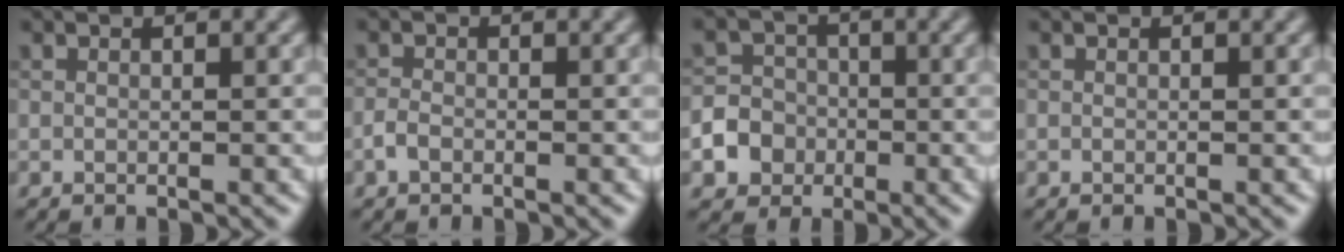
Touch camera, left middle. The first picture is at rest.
{"total": 1.2, "force": [-0.7, 0.7, 0.7], "torque": [-0.013, 0.001, -0.017]}
{"total": 4.1, "force": [-1.5, 3.7, 1.0], "torque": [0.003, -0.001, -0.044]}
{"total": 0.0}